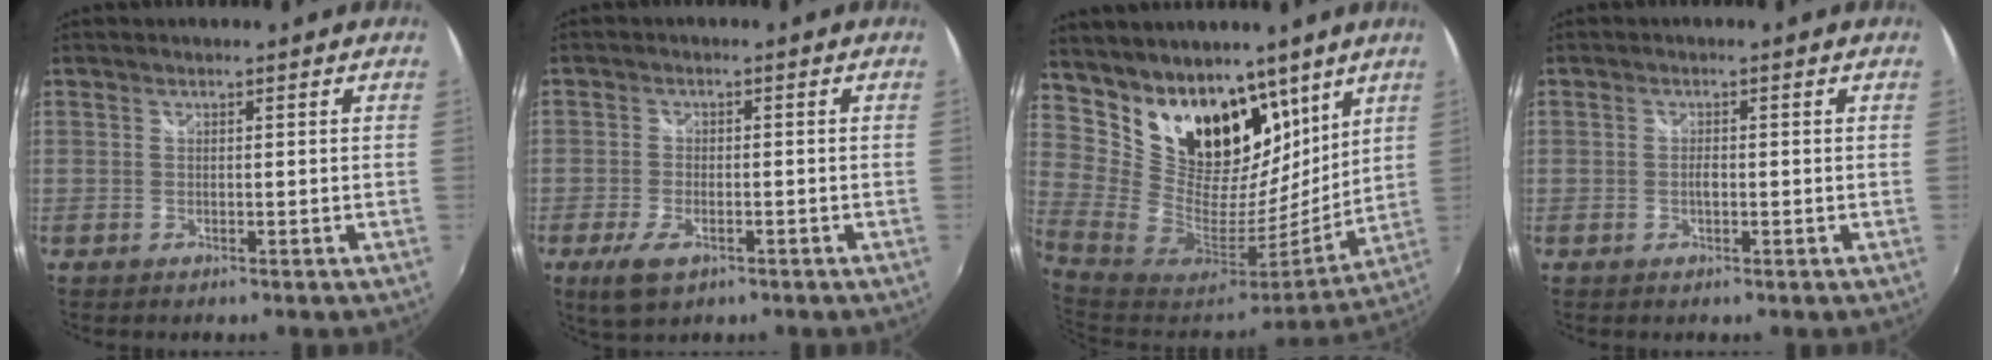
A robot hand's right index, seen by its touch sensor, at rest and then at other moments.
{"total": 6.0, "force": [-3.3, 2.8, 4.1], "torque": [-0.101, -0.013, -0.058]}
{"total": 23.2, "force": [15.0, 14.8, 9.5], "torque": [-0.219, 0.003, 0.280]}
{"total": 1.3, "force": [-0.3, 0.7, 1.1], "torque": [-0.021, 0.001, -0.008]}